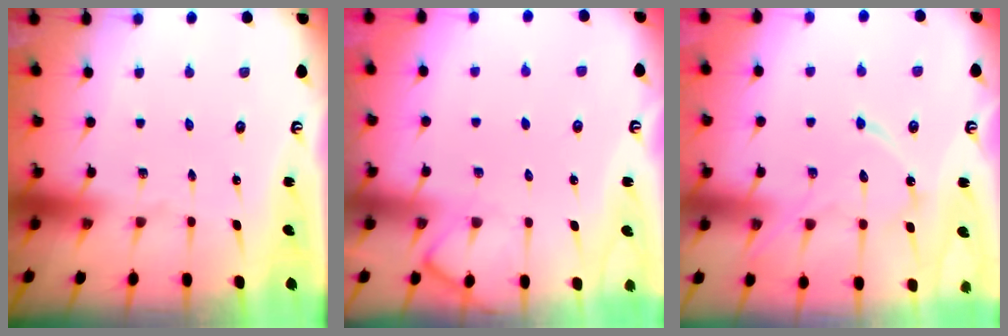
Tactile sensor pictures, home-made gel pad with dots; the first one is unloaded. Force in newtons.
{"total": 6.5, "press": 6.5, "slide": 0.8}
{"total": 12.4, "press": 12.4, "slide": 1.0}